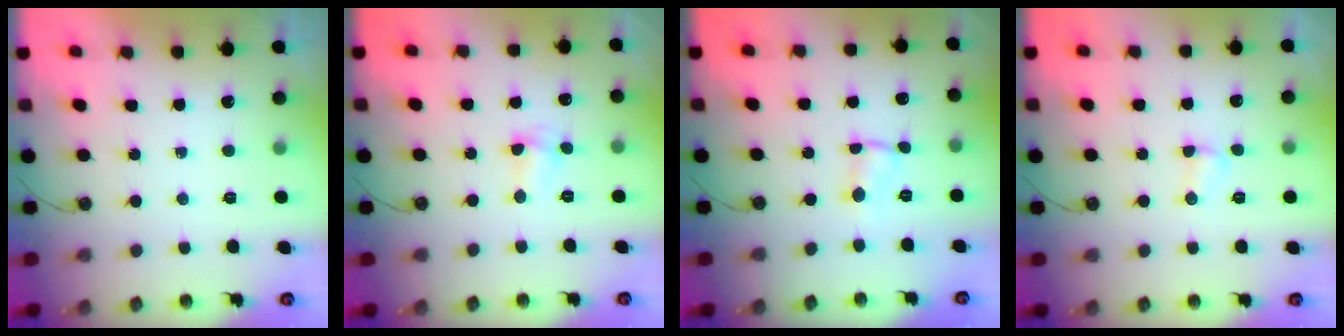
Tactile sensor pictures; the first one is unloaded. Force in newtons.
{"total": 3.3, "press": 3.3, "slide": 0.5}
{"total": 1.5, "press": 1.5, "slide": 0.2}
{"total": 2.7, "press": 2.7, "slide": 0.4}